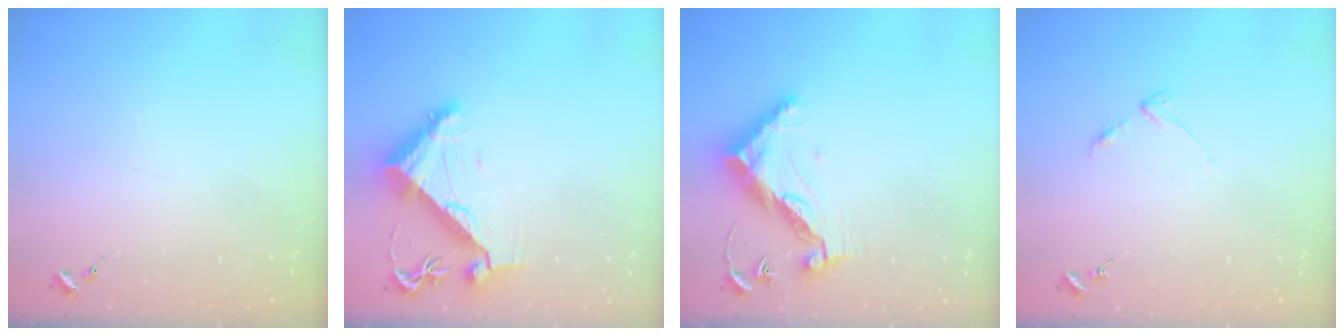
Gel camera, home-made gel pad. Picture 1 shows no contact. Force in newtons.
{"total": 9.3, "press": 9.2, "slide": 1.5}
{"total": 12.8, "press": 12.8, "slide": 0.5}
{"total": 3.4, "press": 3.4, "slide": 0.4}